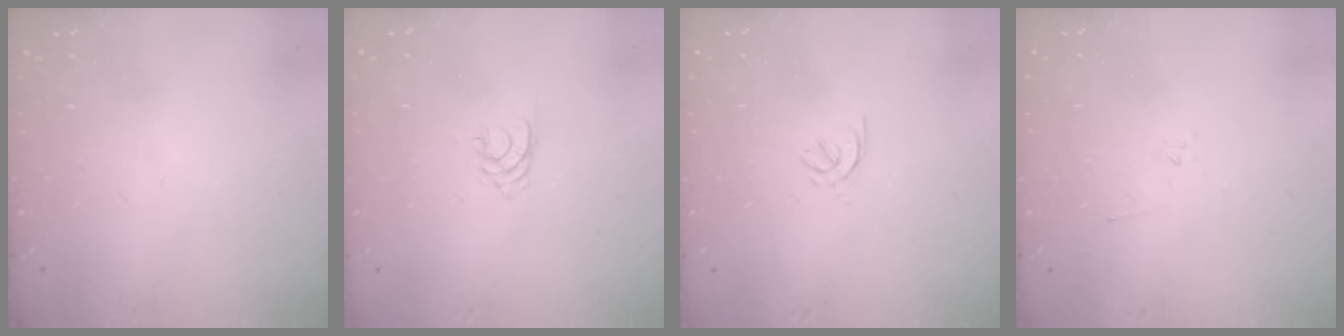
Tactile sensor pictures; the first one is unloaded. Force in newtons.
{"total": 1.7, "press": 1.7, "slide": 0.2}
{"total": 2.1, "press": 2.0, "slide": 0.6}
{"total": 2.2, "press": 2.1, "slide": 0.7}